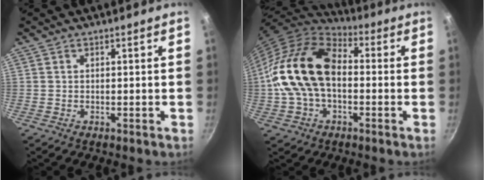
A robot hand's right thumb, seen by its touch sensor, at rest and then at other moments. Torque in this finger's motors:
{"motor_torque": [2.13, 2.88, 2.08, -0.68, 0.30]}